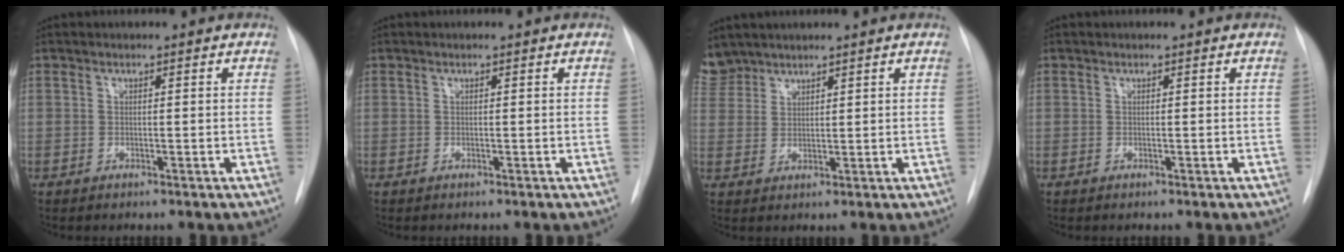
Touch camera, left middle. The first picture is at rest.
{"total": 0.0}
{"total": 4.4, "force": [4.0, 1.7, -0.1], "torque": [-0.001, 0.011, 0.088]}
{"total": 0.0}